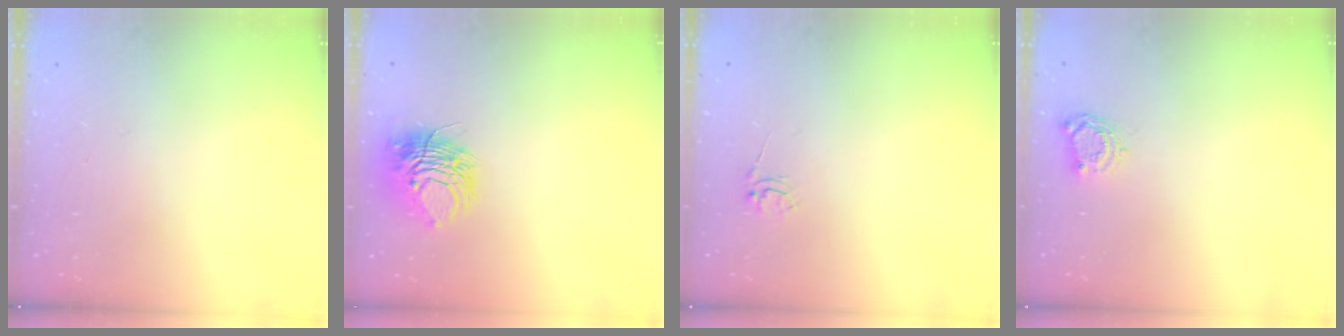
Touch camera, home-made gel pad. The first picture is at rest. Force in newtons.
{"total": 11.0, "press": 10.9, "slide": 0.7}
{"total": 2.5, "press": 2.5, "slide": 0.2}
{"total": 4.6, "press": 4.6, "slide": 0.2}